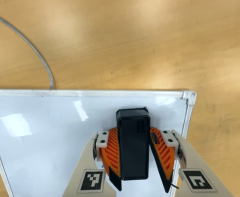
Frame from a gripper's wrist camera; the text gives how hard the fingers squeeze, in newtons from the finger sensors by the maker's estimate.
{"total": 13.4, "left": 15.6, "right": 11.1}